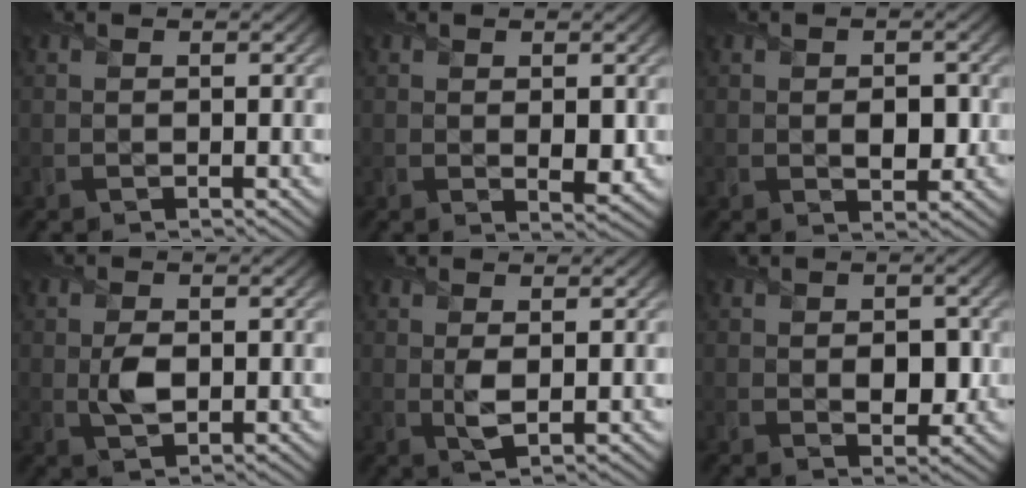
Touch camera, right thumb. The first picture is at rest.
{"total": 2.1, "force": [0.1, 1.0, 1.8], "torque": [-0.033, -0.009, 0.004]}
{"total": 2.9, "force": [-0.3, 1.8, 2.3], "torque": [-0.043, -0.007, -0.007]}
{"total": 3.1, "force": [-0.1, 1.8, 2.5], "torque": [-0.059, -0.003, -0.003]}
{"total": 2.3, "force": [0.4, 0.8, 2.1], "torque": [-0.048, -0.002, 0.011]}
{"total": 3.5, "force": [-0.2, 2.3, 2.7], "torque": [-0.047, -0.007, -0.005]}